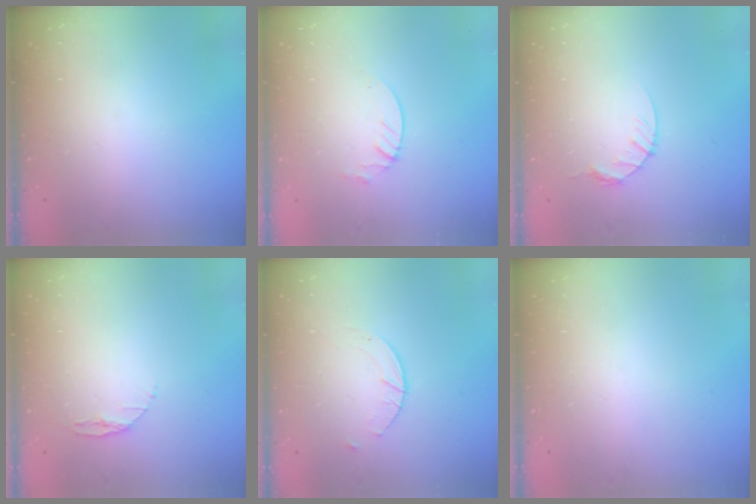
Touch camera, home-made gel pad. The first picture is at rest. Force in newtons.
{"total": 3.3, "press": 3.2, "slide": 0.3}
{"total": 5.1, "press": 5.0, "slide": 0.6}
{"total": 3.4, "press": 3.4, "slide": 0.4}
{"total": 2.0, "press": 2.0, "slide": 0.3}
{"total": 0.0}